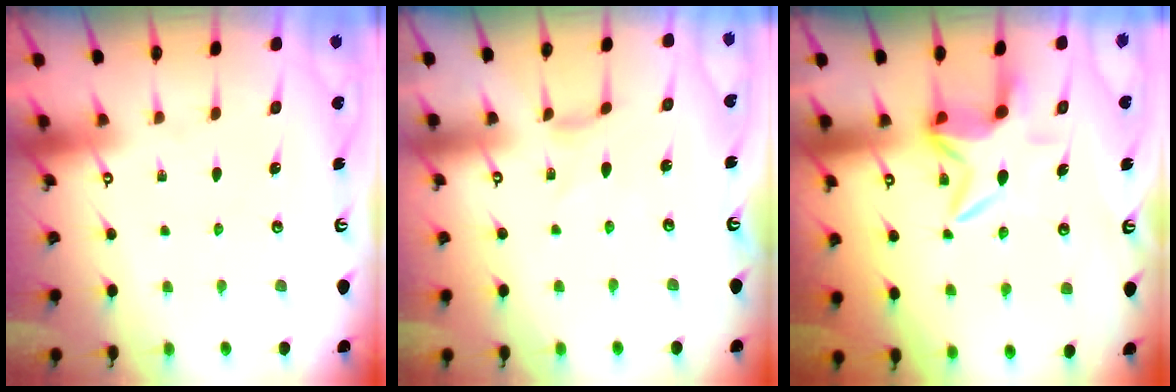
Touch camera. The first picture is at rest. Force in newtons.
{"total": 1.6, "press": 1.6, "slide": 0.3}
{"total": 7.2, "press": 7.2, "slide": 0.6}